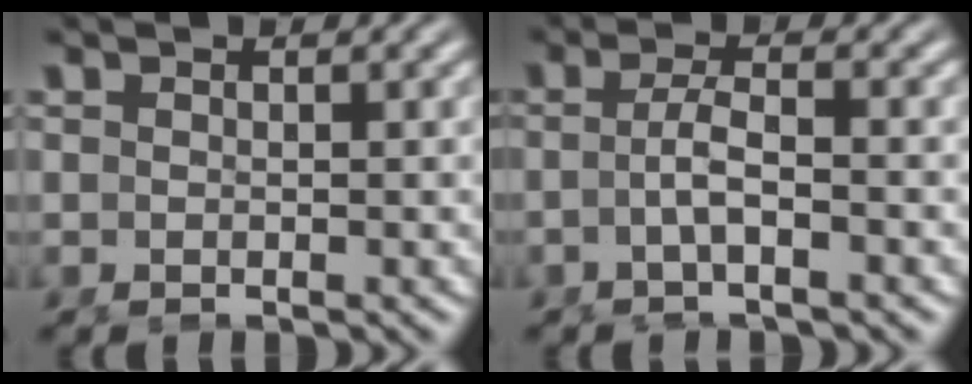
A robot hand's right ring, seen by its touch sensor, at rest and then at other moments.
{"total": 2.6, "force": [-1.3, -0.2, 2.3], "torque": [-0.047, -0.009, -0.017]}